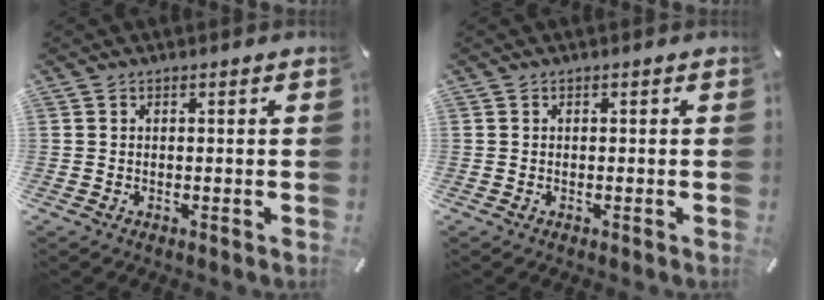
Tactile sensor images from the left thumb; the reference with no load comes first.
{"total": 0.0}